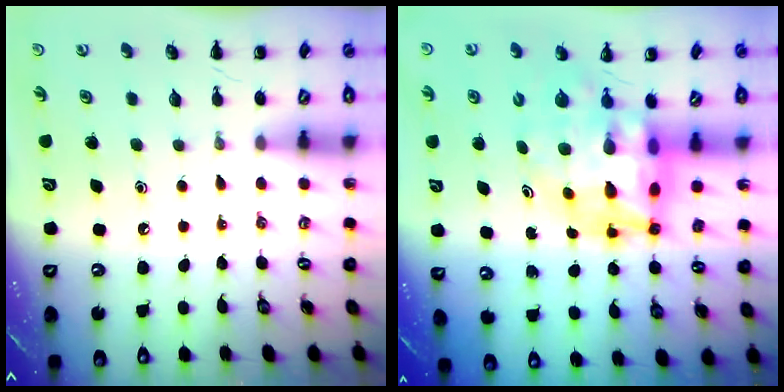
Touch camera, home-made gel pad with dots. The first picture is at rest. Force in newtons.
{"total": 12.8, "press": 12.3, "slide": 3.7}